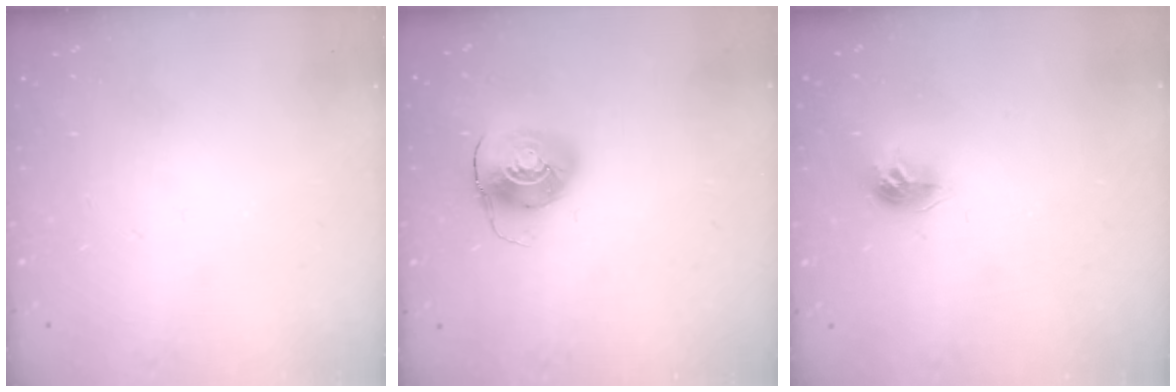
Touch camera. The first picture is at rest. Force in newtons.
{"total": 8.5, "press": 8.5, "slide": 0.1}
{"total": 8.6, "press": 8.6, "slide": 0.0}